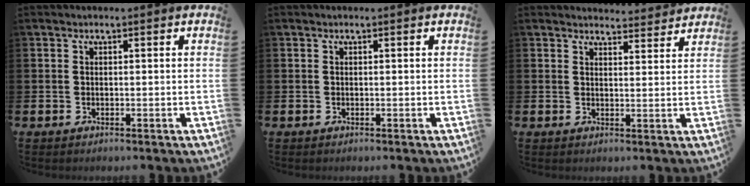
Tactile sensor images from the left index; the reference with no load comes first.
{"total": 0.0}
{"total": 3.6, "force": [3.5, 0.5, 0.0], "torque": [0.003, -0.026, 0.063]}